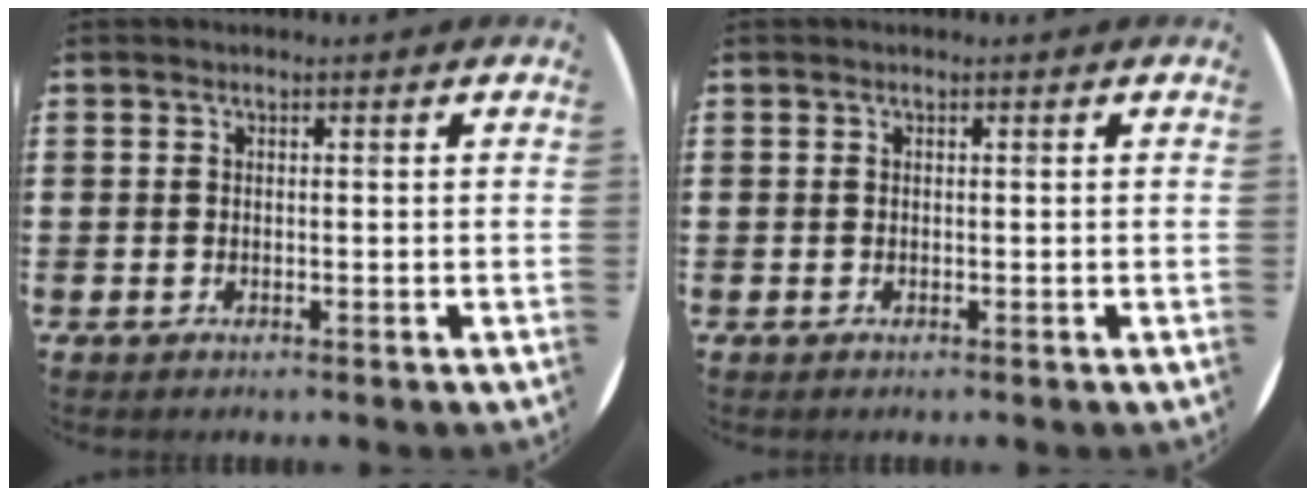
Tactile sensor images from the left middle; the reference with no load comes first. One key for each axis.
{"total": 0.0}